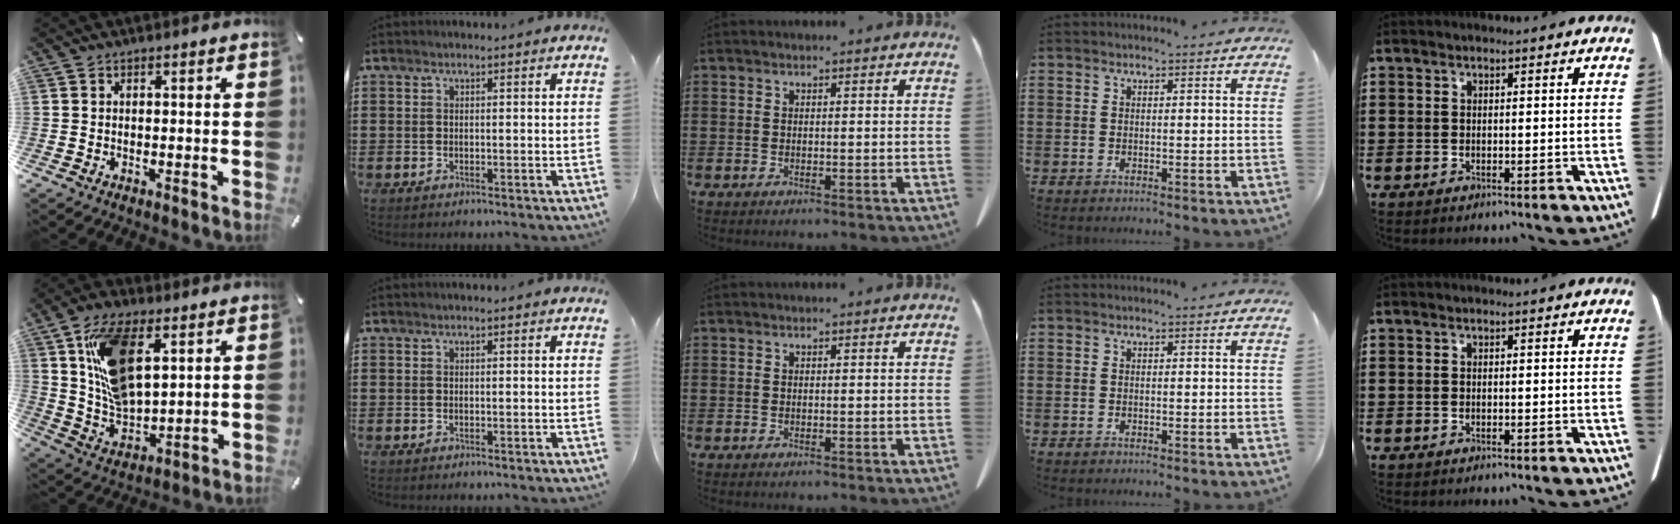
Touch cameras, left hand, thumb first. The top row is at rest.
{"thumb": {"total": 16.3, "force": [6.6, 9.1, 11.8], "torque": [-0.250, -0.011, 0.120]}}